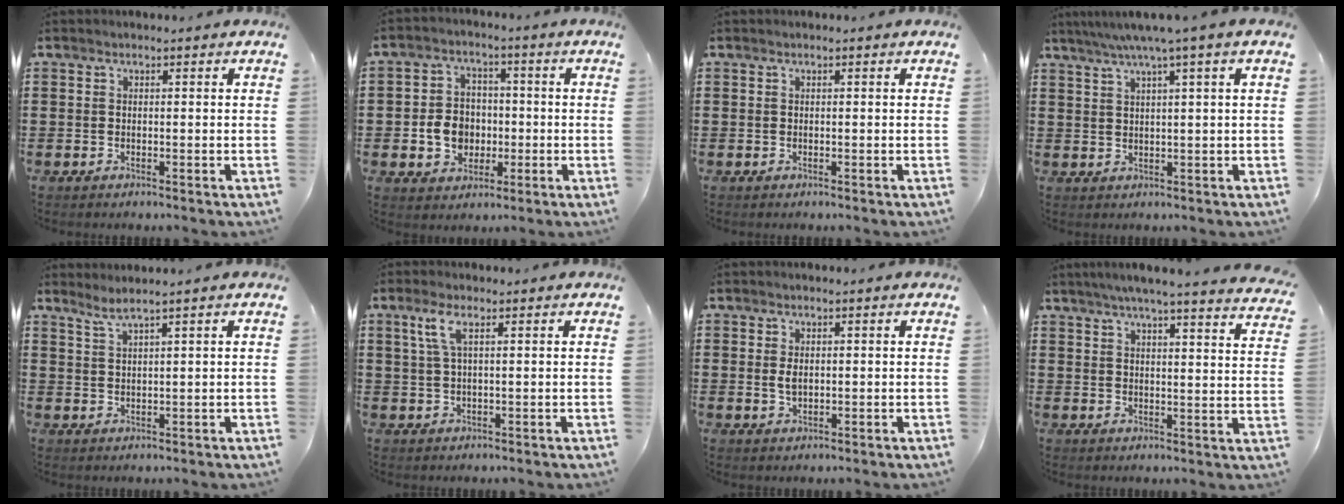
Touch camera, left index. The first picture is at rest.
{"total": 6.4, "force": [-0.9, 5.6, 2.9], "torque": [-0.067, 0.010, -0.019]}
{"total": 0.0}
{"total": 4.2, "force": [2.3, -0.7, 3.4], "torque": [-0.070, -0.002, 0.037]}
{"total": 2.2, "force": [1.7, -0.4, 1.3], "torque": [-0.031, -0.001, 0.031]}
{"total": 3.4, "force": [1.4, 0.7, 3.0], "torque": [-0.066, 0.005, 0.024]}
{"total": 2.0, "force": [0.2, 1.1, 1.7], "torque": [-0.044, 0.001, 0.001]}
{"total": 5.0, "force": [4.4, -0.5, 2.2], "torque": [-0.059, -0.023, 0.074]}